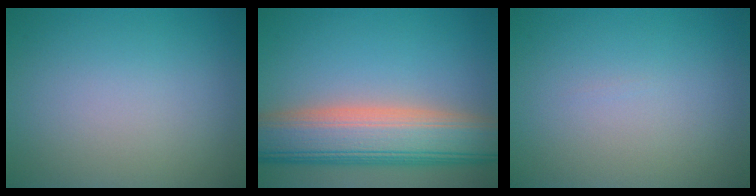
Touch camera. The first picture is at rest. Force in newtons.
{"total": 10.2, "press": 10.2, "slide": 1.1}
{"total": 0.0}